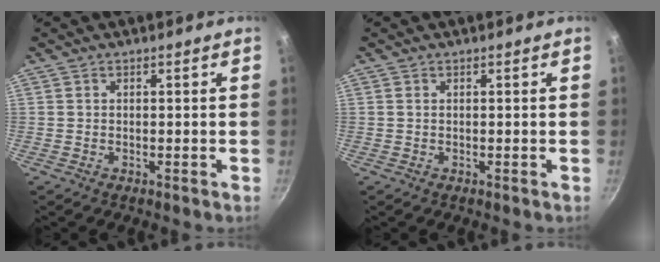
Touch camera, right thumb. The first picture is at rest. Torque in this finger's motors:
{"motor_torque": [-0.26, 0.15, -0.25, 0.11, 0.03]}